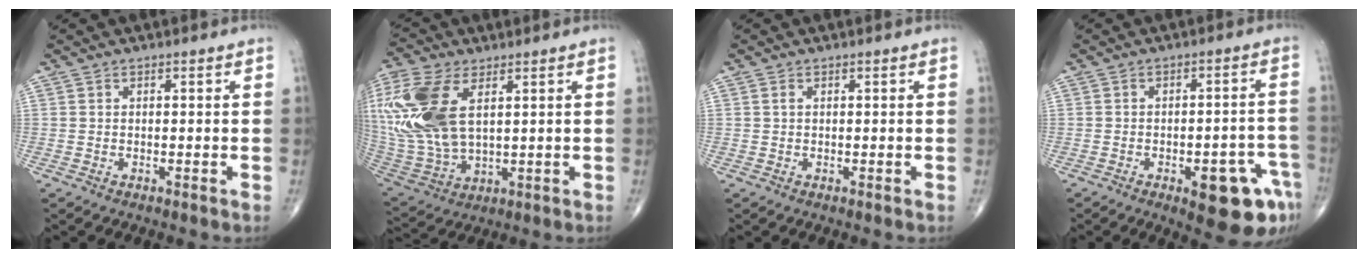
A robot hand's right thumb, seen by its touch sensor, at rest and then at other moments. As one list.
[{"total": 20.1, "force": [5.5, 10.6, 16.1], "torque": [-0.381, -0.019, 0.111]}, {"total": 0.6, "force": [0.2, 0.3, 0.4], "torque": [-0.010, 0.005, 0.003]}, {"total": 12.0, "force": [-5.9, 4.2, 9.6], "torque": [-0.093, 0.031, -0.066]}]